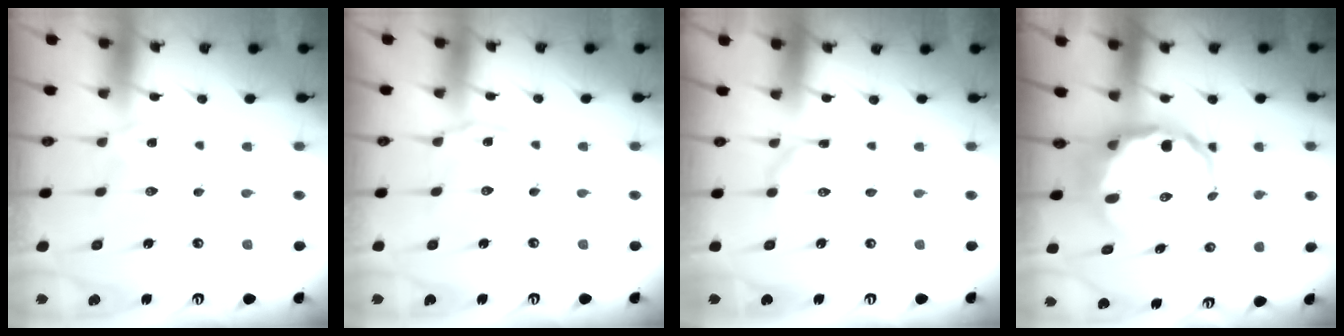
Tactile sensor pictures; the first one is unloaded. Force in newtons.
{"total": 1.8, "press": 1.8, "slide": 0.2}
{"total": 2.2, "press": 2.2, "slide": 0.2}
{"total": 8.9, "press": 8.5, "slide": 2.5}